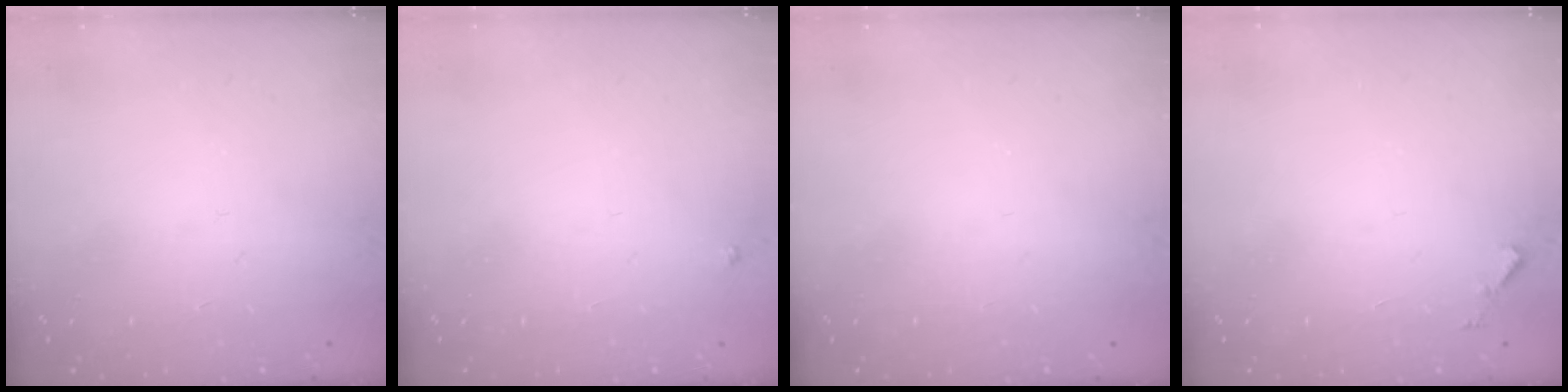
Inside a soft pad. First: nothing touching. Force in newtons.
{"total": 2.7, "press": 2.7, "slide": 0.3}
{"total": 0.0}
{"total": 3.3, "press": 3.3, "slide": 0.3}